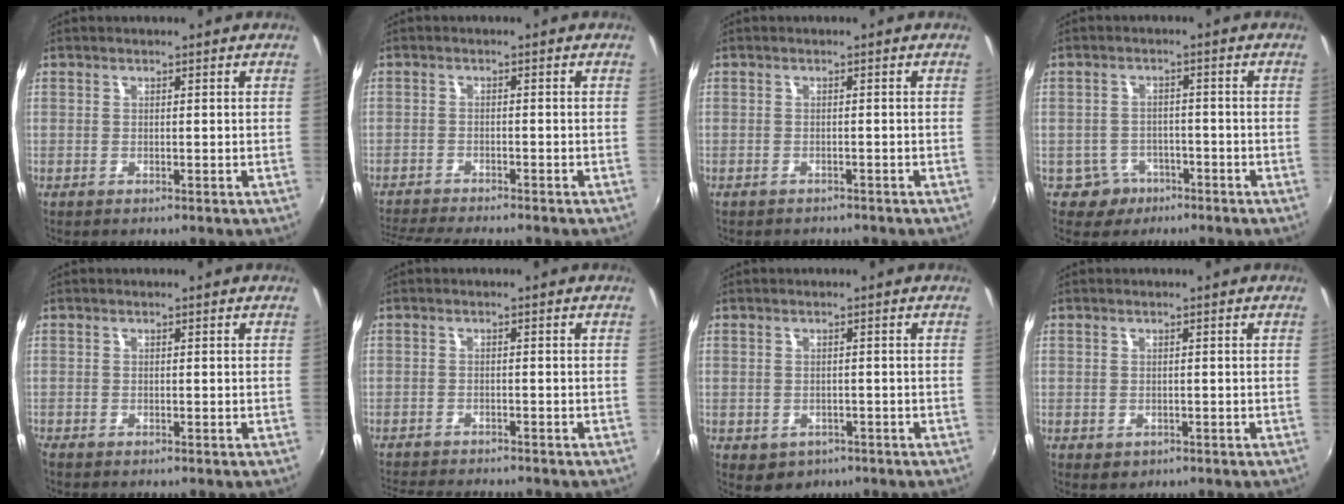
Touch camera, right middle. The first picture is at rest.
{"total": 8.1, "force": [-7.5, 0.3, 3.0], "torque": [-0.079, -0.021, -0.127]}
{"total": 2.3, "force": [-2.1, 0.9, 0.4], "torque": [-0.013, -0.010, -0.029]}
{"total": 4.3, "force": [-2.7, 3.4, 0.3], "torque": [-0.020, 0.011, -0.038]}
{"total": 0.6, "force": [-0.6, 0.2, 0.1], "torque": [-0.004, -0.004, -0.015]}
{"total": 7.7, "force": [-7.1, 1.2, 2.6], "torque": [-0.070, -0.017, -0.115]}
{"total": 3.7, "force": [-1.5, 3.1, 1.5], "torque": [-0.036, -0.009, -0.012]}
{"total": 1.3, "force": [-0.4, 1.1, 0.5], "torque": [-0.010, -0.005, -0.004]}